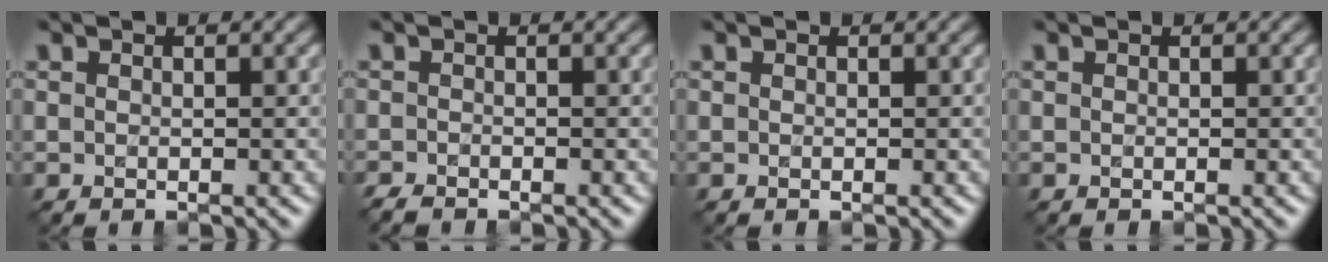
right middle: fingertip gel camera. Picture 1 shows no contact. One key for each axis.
{"total": 1.6, "fx": -1.5, "fy": 0.3, "fz": 0.6, "tx": -0.014, "ty": -0.010, "tz": -0.031}
{"total": 0.0}
{"total": 0.0}